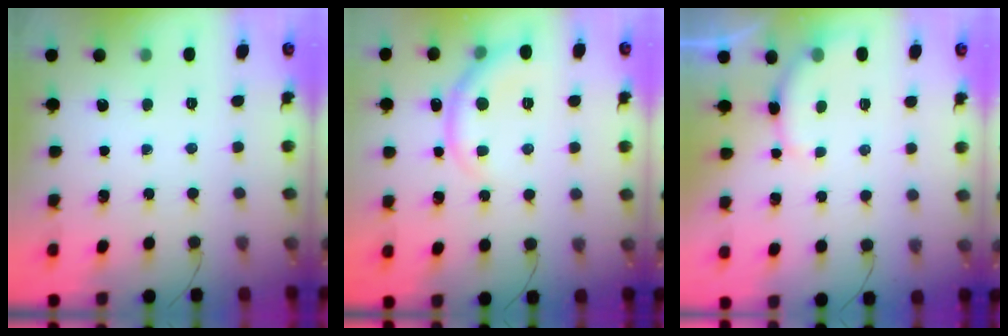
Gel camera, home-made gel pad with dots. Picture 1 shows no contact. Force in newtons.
{"total": 6.7, "press": 6.7, "slide": 0.8}
{"total": 6.1, "press": 6.1, "slide": 1.0}